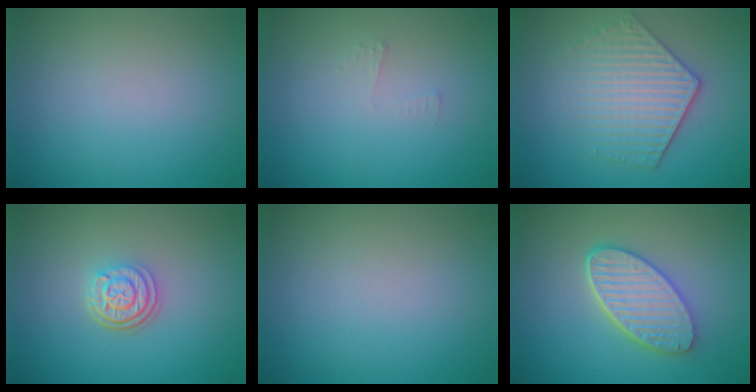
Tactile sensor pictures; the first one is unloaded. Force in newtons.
{"total": 0.7, "press": 0.7, "slide": 0.1}
{"total": 5.0, "press": 4.0, "slide": 3.1}
{"total": 3.1, "press": 2.4, "slide": 1.8}
{"total": 0.0}
{"total": 5.3, "press": 4.3, "slide": 3.1}